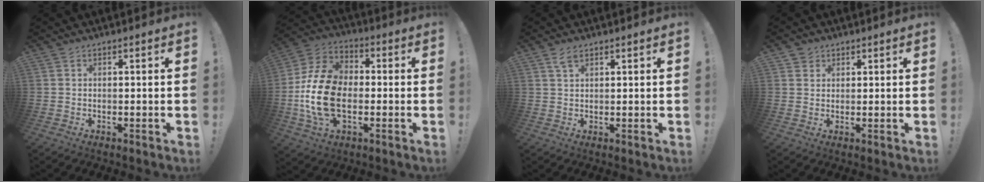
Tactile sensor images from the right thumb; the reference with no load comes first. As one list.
[{"total": 19.6, "force": [-2.8, 13.0, 14.4], "torque": [-0.278, 0.024, -0.042]}, {"total": 3.1, "force": [2.1, 1.4, 1.8], "torque": [-0.029, -0.007, 0.036]}, {"total": 2.5, "force": [1.5, 2.1, 0.1], "torque": [0.004, -0.006, 0.025]}]